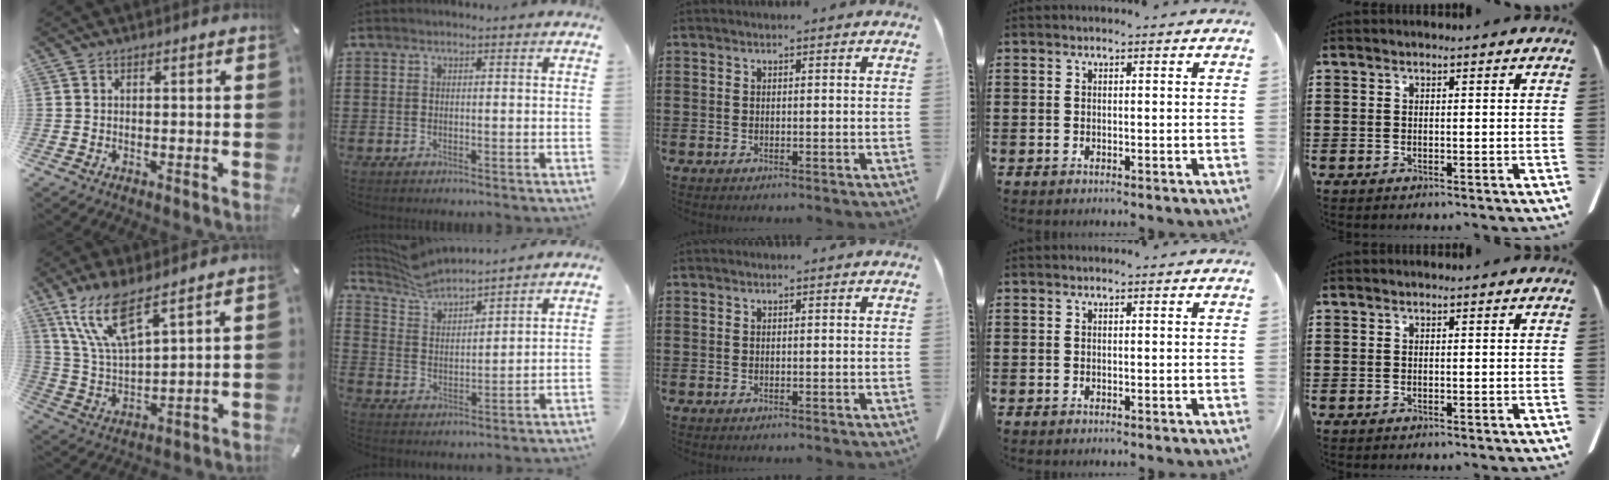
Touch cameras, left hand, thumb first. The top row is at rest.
{"thumb": {"total": 13.1, "force": [9.0, 3.9, 8.7], "torque": [-0.211, -0.036, 0.159]}, "index": {"total": 5.6, "force": [5.5, 0.7, 1.1], "torque": [-0.047, -0.024, 0.097]}}